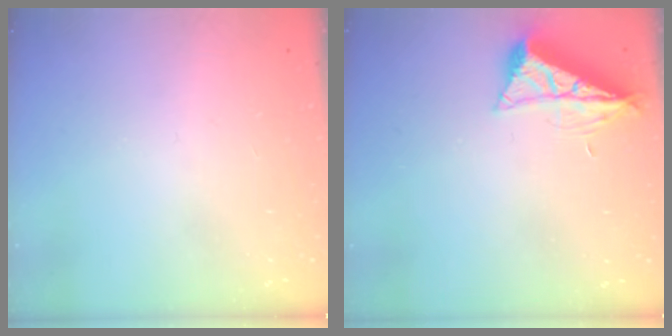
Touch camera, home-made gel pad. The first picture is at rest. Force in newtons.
{"total": 7.7, "press": 7.6, "slide": 0.8}